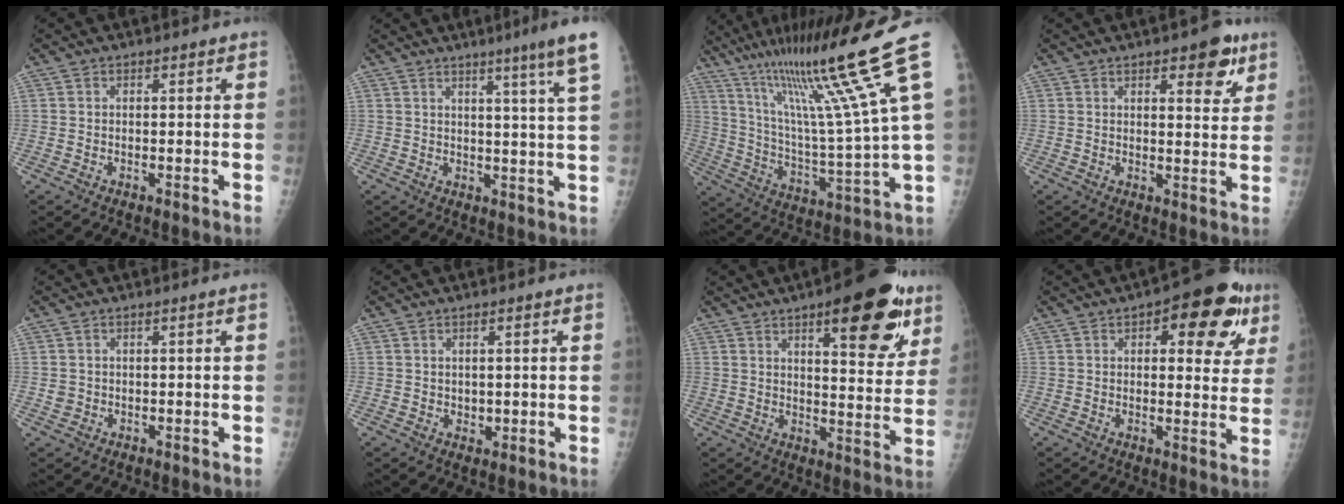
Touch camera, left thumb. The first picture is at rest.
{"total": 9.4, "force": [5.9, -0.9, 7.3], "torque": [-0.095, -0.027, 0.066]}
{"total": 21.2, "force": [13.7, -1.6, 16.1], "torque": [-0.249, -0.070, 0.238]}
{"total": 7.4, "force": [4.1, 2.9, 5.5], "torque": [-0.049, -0.018, 0.048]}
{"total": 1.0, "force": [0.1, 0.8, 0.6], "torque": [-0.011, 0.006, 0.007]}
{"total": 1.7, "force": [0.5, 1.2, 1.1], "torque": [-0.011, -0.006, 0.013]}
{"total": 18.2, "force": [9.9, 6.3, 13.9], "torque": [-0.145, -0.041, 0.132]}
{"total": 14.6, "force": [6.5, 6.4, 11.4], "torque": [-0.092, -0.007, 0.074]}